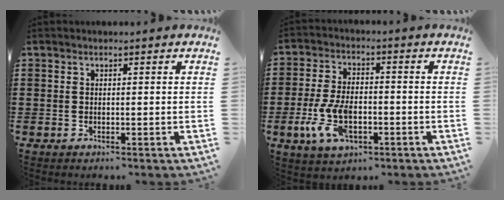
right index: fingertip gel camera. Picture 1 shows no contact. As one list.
[{"total": 8.7, "force": [-2.6, 4.2, 7.1], "torque": [-0.172, -0.012, -0.052]}]